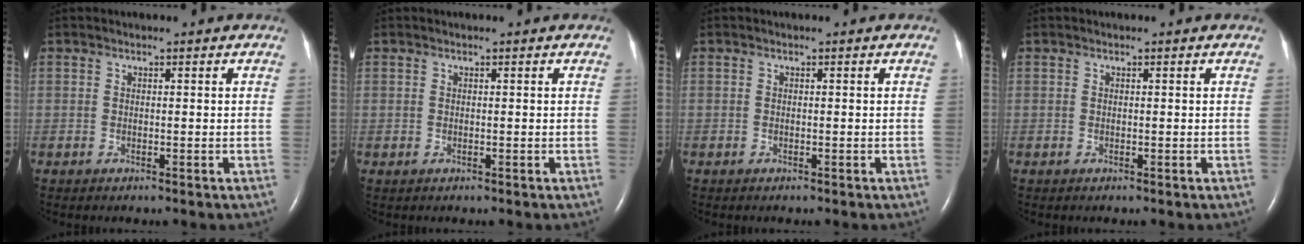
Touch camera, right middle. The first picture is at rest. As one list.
[{"total": 0.0}, {"total": 0.0}, {"total": 0.0}]